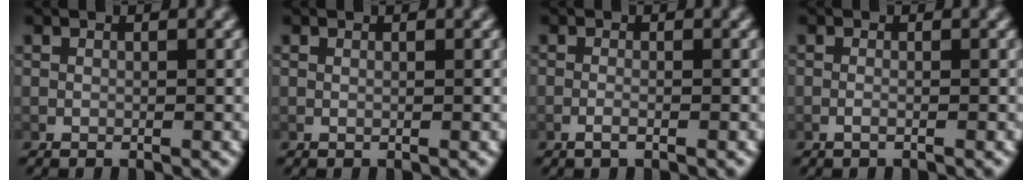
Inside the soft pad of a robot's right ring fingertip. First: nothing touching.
{"total": 0.0}
{"total": 1.3, "force": [-0.9, 0.1, 1.0], "torque": [-0.030, -0.008, -0.013]}
{"total": 0.9, "force": [-0.6, -0.1, 0.7], "torque": [-0.022, -0.008, -0.009]}